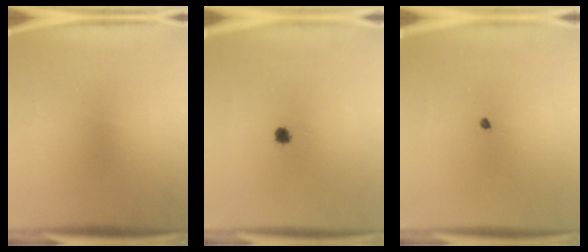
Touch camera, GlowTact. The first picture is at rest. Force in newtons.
{"total": 2.1}
{"total": 0.7}